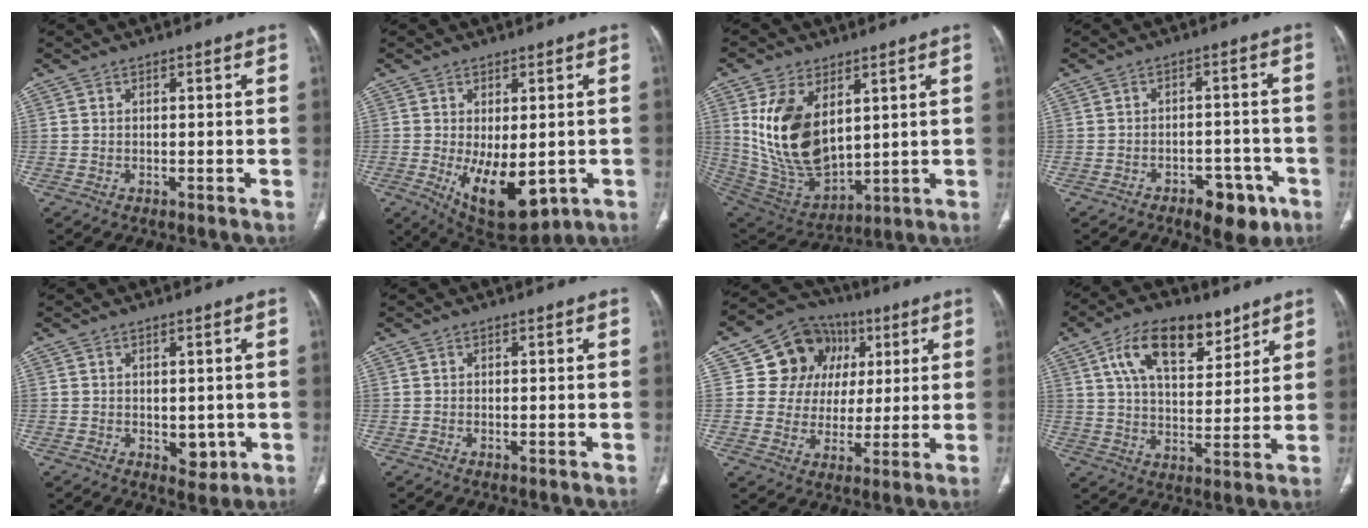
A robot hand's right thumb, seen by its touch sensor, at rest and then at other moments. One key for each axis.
{"total": 13.1, "fx": -3.3, "fy": 6.7, "fz": 10.8, "tx": -0.151, "ty": -0.016, "tz": -0.023}
{"total": 18.2, "fx": 4.9, "fy": 10.7, "fz": 13.9, "tx": -0.243, "ty": -0.027, "tz": 0.121}
{"total": 8.2, "fx": -4.7, "fy": 4.5, "fz": 5.1, "tx": -0.041, "ty": 0.030, "tz": -0.058}
{"total": 3.7, "fx": -0.5, "fy": 2.5, "fz": 2.7, "tx": -0.016, "ty": -0.006, "tz": 0.005}
{"total": 0.5, "fx": -0.2, "fy": 0.3, "fz": 0.4, "tx": -0.007, "ty": -0.002, "tz": -0.001}
{"total": 14.4, "fx": 4.7, "fy": 12.7, "fz": 4.9, "tx": -0.035, "ty": 0.013, "tz": 0.080}
{"total": 15.0, "fx": 8.2, "fy": 7.6, "fz": 10.0, "tx": -0.135, "ty": -0.029, "tz": 0.143}